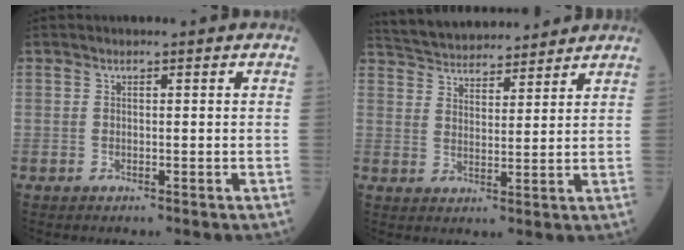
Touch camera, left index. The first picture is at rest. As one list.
[{"total": 13.3, "force": [12.5, 2.6, 3.5], "torque": [-0.063, 0.029, 0.199]}]